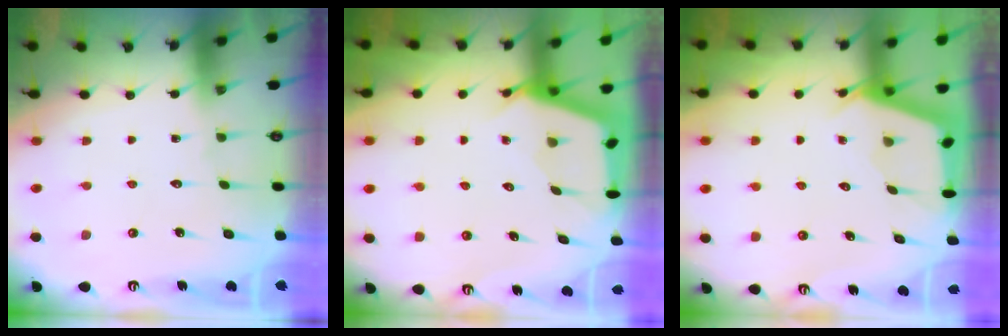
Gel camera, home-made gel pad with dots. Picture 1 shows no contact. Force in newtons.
{"total": 2.7, "press": 2.7, "slide": 0.3}
{"total": 2.6, "press": 2.6, "slide": 0.3}